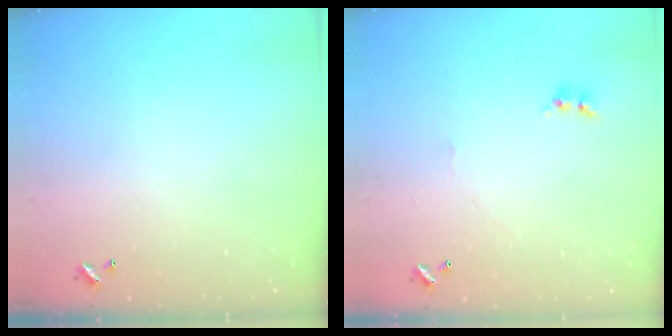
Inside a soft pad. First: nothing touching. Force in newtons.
{"total": 1.7, "press": 1.6, "slide": 0.5}